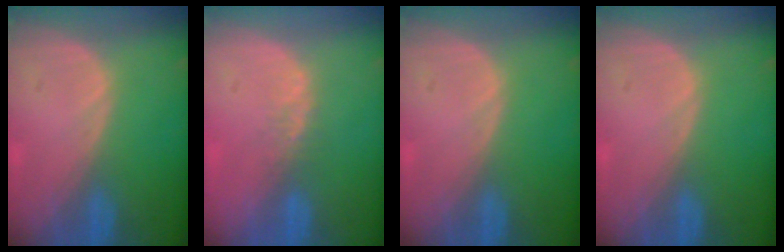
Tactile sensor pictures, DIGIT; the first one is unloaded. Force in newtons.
{"total": 2.1, "press": 1.7, "slide": 1.2}
{"total": 0.0}
{"total": 0.0}